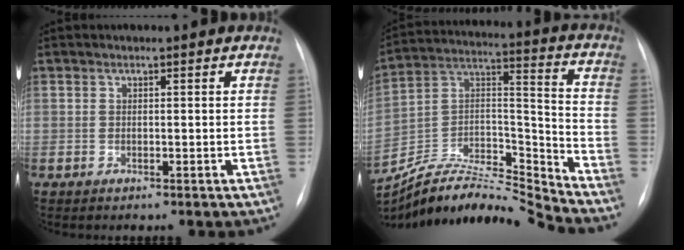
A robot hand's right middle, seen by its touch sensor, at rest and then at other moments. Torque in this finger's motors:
{"motor_torque": [-0.10, -0.47, 0.01, 0.03]}